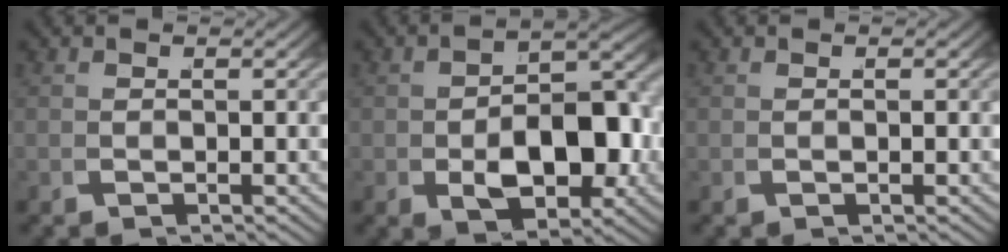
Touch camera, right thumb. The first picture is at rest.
{"total": 9.2, "force": [-1.4, 5.1, 7.5], "torque": [-0.122, -0.013, -0.008]}
{"total": 0.0}